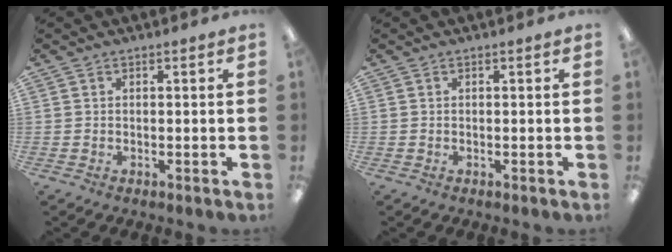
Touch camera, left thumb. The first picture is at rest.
{"total": 0.0}